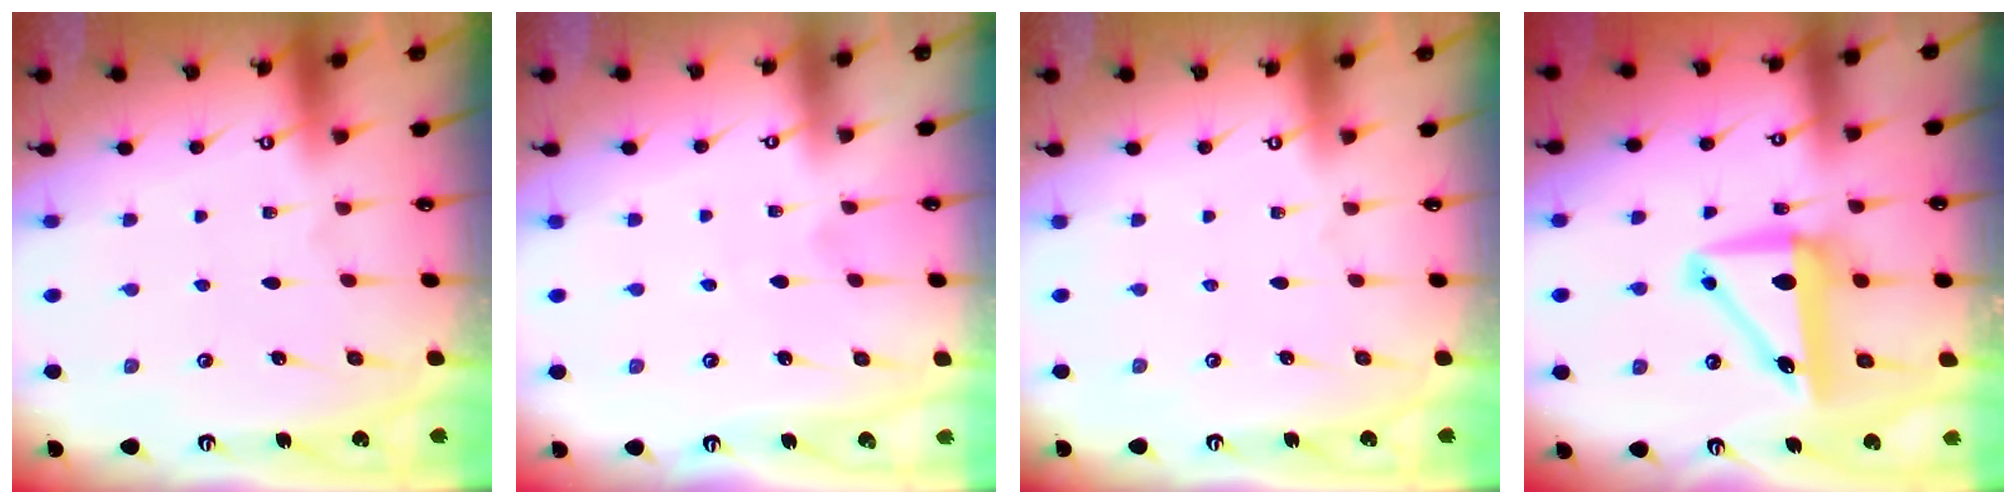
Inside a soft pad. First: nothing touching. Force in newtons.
{"total": 2.5, "press": 2.5, "slide": 0.2}
{"total": 0.0}
{"total": 10.7, "press": 10.5, "slide": 2.4}